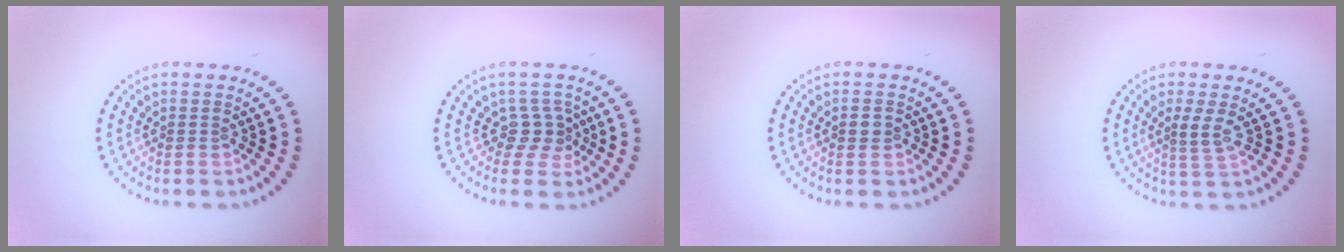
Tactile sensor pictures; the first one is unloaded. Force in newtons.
{"total": 2.1, "press": 1.6, "slide": 1.4}
{"total": 1.2, "press": 1.2, "slide": 0.2}
{"total": 1.8, "press": 1.3, "slide": 1.3}